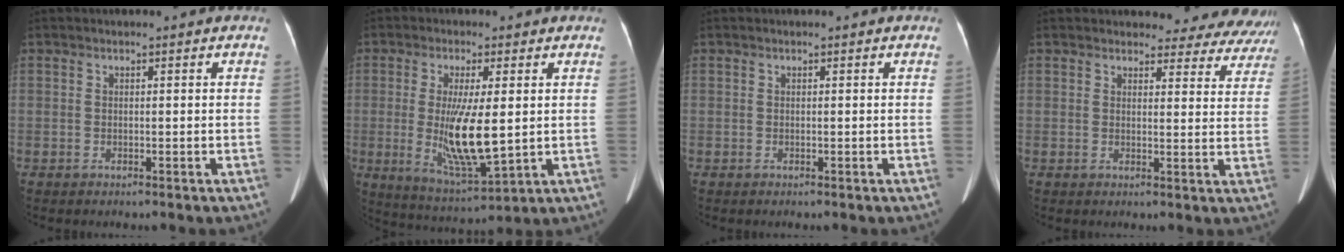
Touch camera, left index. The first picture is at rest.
{"total": 10.1, "force": [-0.5, 1.9, 9.9], "torque": [-0.192, -0.043, -0.003]}
{"total": 0.0}
{"total": 14.3, "force": [13.7, 3.9, 1.6], "torque": [0.029, -0.065, 0.118]}